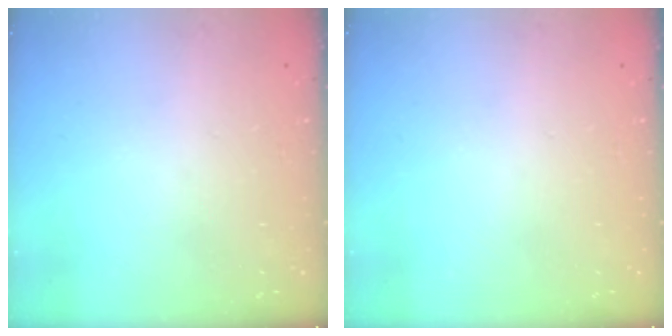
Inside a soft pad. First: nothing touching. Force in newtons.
{"total": 0.0}